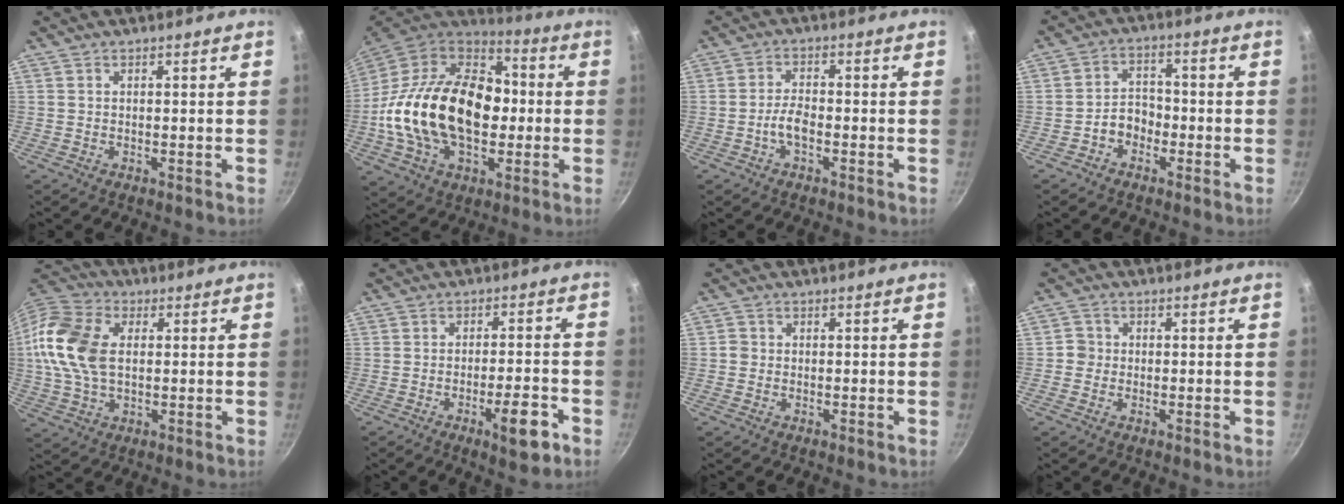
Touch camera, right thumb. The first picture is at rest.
{"total": 28.9, "force": [-1.7, 18.9, 21.9], "torque": [-0.368, 0.040, -0.034]}
{"total": 3.8, "force": [-1.6, 1.8, 3.0], "torque": [-0.054, 0.021, -0.033]}
{"total": 4.9, "force": [-2.2, 3.7, 2.4], "torque": [-0.015, 0.033, -0.042]}
{"total": 15.2, "force": [1.5, 9.9, 11.5], "torque": [-0.215, 0.017, 0.014]}
{"total": 7.8, "force": [-3.7, 2.1, 6.6], "torque": [-0.087, 0.024, -0.049]}
{"total": 1.5, "force": [-0.5, 1.4, 0.4], "torque": [-0.003, 0.005, -0.014]}
{"total": 2.5, "force": [-0.6, 2.4, 0.5], "torque": [0.008, 0.008, -0.018]}